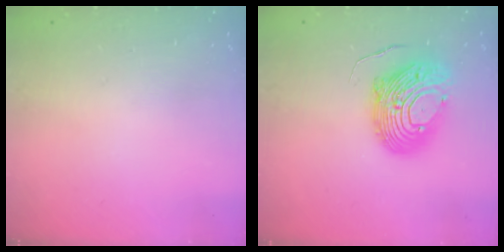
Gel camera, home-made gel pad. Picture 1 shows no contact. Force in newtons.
{"total": 13.5, "press": 13.4, "slide": 1.4}